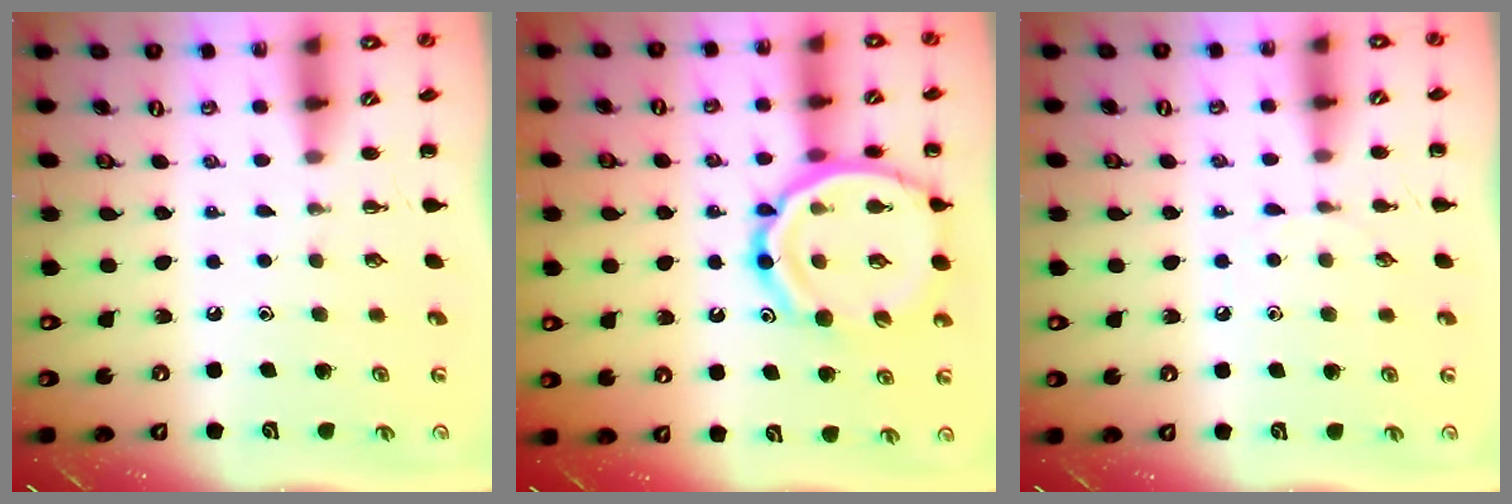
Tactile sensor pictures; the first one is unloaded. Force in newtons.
{"total": 19.1, "press": 18.8, "slide": 3.1}
{"total": 4.4, "press": 4.1, "slide": 1.6}